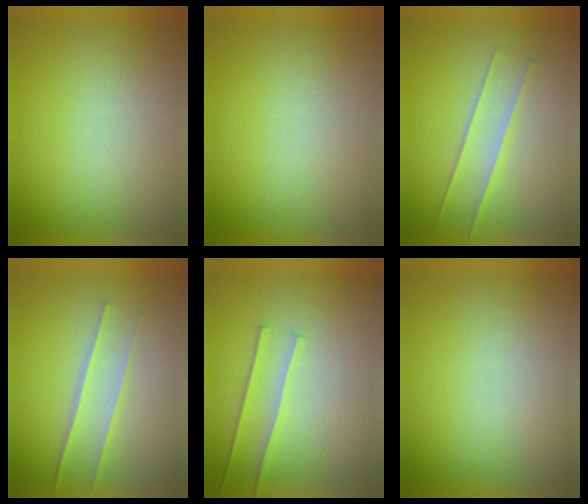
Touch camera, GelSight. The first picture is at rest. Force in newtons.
{"total": 0.0}
{"total": 2.3}
{"total": 2.4}
{"total": 2.2}
{"total": 1.1}